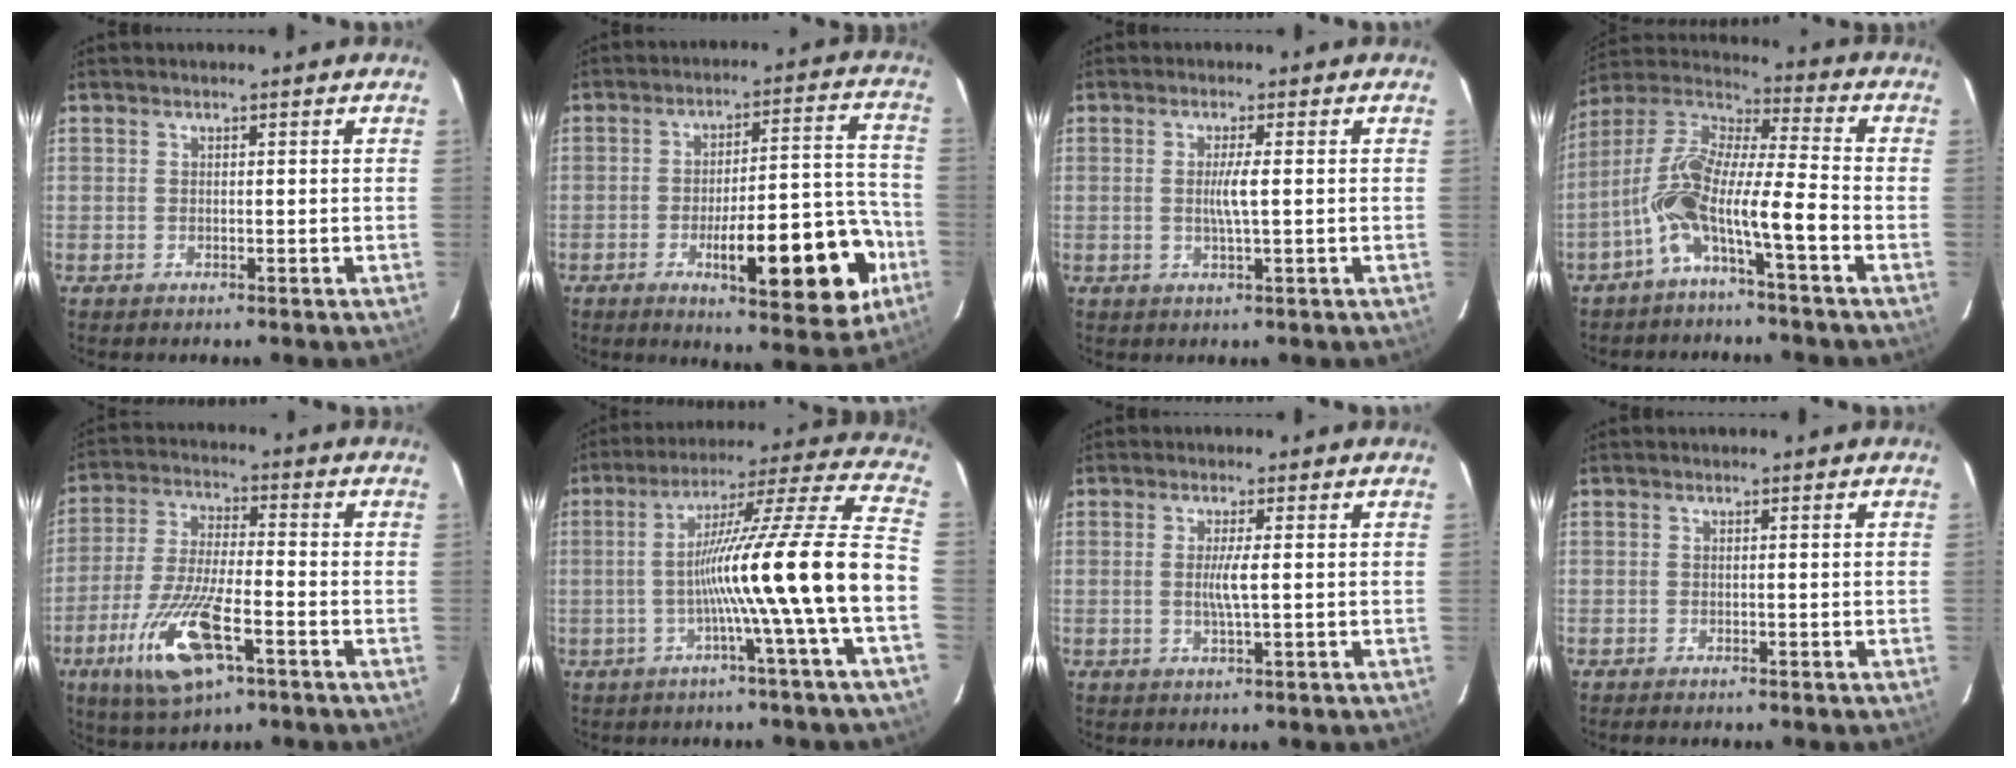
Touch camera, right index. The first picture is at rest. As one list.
[{"total": 17.7, "force": [-6.7, 4.2, 15.8], "torque": [-0.181, 0.020, -0.079]}, {"total": 3.2, "force": [0.0, -0.3, 3.2], "torque": [-0.062, -0.004, 0.000]}, {"total": 11.8, "force": [-5.2, 0.9, 10.5], "torque": [-0.213, 0.023, -0.104]}, {"total": 13.4, "force": [-6.2, 3.1, 11.5], "torque": [-0.235, -0.018, -0.108]}, {"total": 18.0, "force": [-4.3, -3.0, 17.2], "torque": [-0.266, 0.009, -0.079]}, {"total": 3.1, "force": [0.0, -0.3, 3.1], "torque": [-0.063, -0.004, 0.000]}, {"total": 1.6, "force": [-1.3, 0.0, 0.8], "torque": [-0.011, -0.002, -0.016]}]